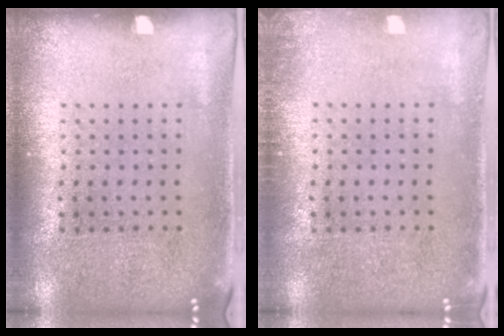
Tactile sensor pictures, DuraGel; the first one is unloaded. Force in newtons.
{"total": 0.7, "press": 0.6, "slide": 0.2}